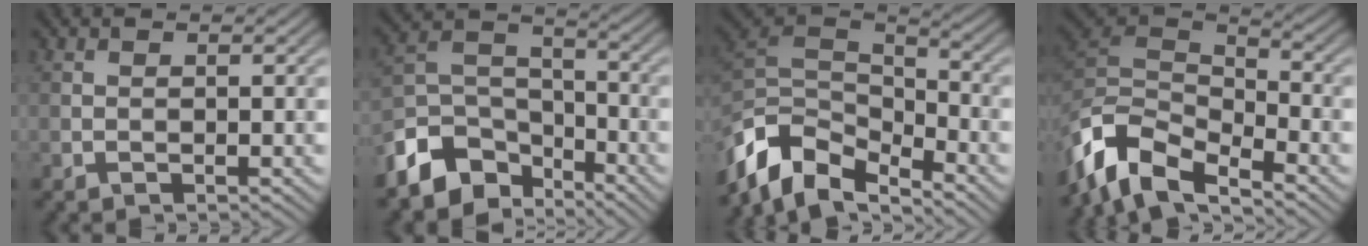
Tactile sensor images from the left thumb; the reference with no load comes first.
{"total": 10.6, "force": [-7.2, 6.2, 4.8], "torque": [-0.101, -0.011, -0.152]}
{"total": 11.5, "force": [-7.2, 6.1, 6.7], "torque": [-0.147, -0.006, -0.141]}
{"total": 10.7, "force": [-7.0, 4.7, 6.6], "torque": [-0.142, -0.006, -0.143]}